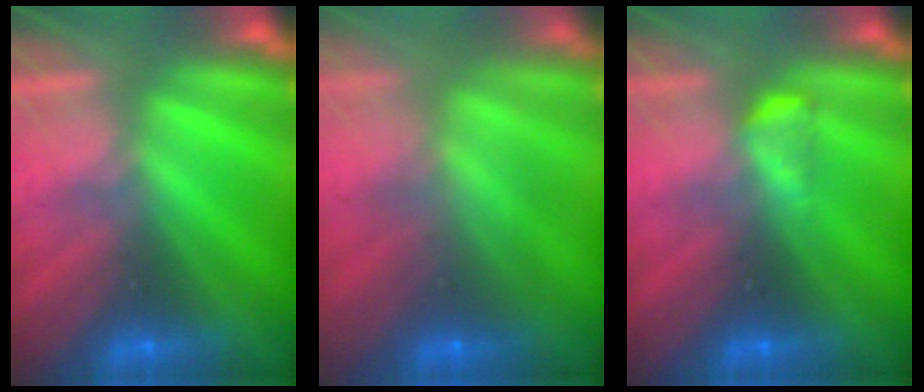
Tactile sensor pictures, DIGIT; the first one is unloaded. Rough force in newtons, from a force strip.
{"total": 8.4}
{"total": 2.4}